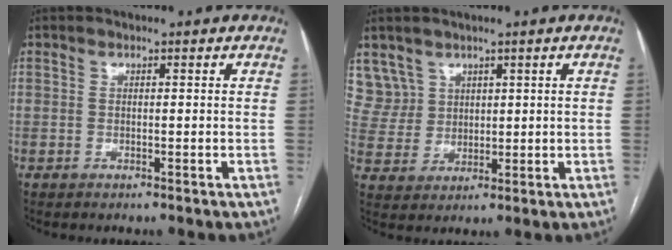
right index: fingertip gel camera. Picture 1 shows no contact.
{"total": 3.5, "force": [2.6, 2.3, 0.0], "torque": [0.010, 0.005, 0.057]}